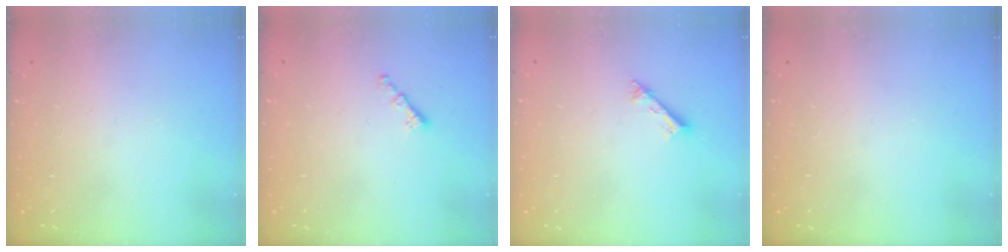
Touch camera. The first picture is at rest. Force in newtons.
{"total": 1.2, "press": 1.1, "slide": 0.5}
{"total": 2.6, "press": 2.6, "slide": 0.1}
{"total": 0.0}